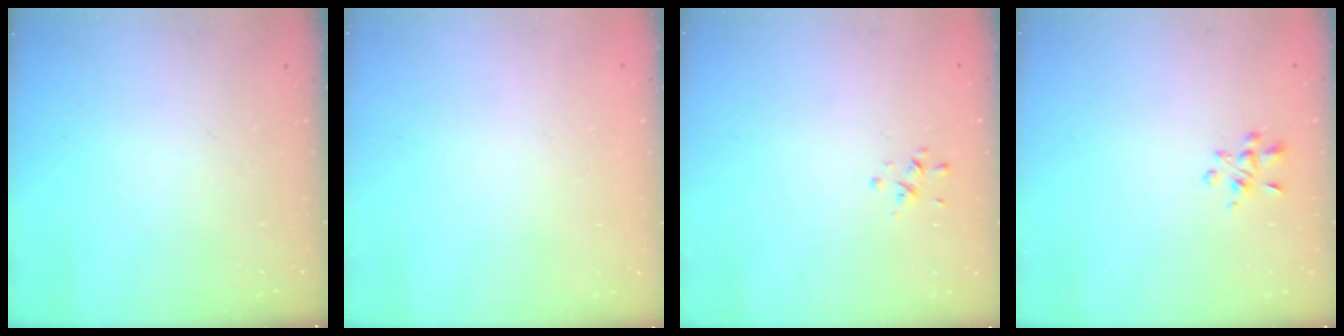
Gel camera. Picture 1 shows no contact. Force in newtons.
{"total": 1.6, "press": 1.6, "slide": 0.2}
{"total": 0.6, "press": 0.3, "slide": 0.5}
{"total": 3.3, "press": 3.2, "slide": 1.0}